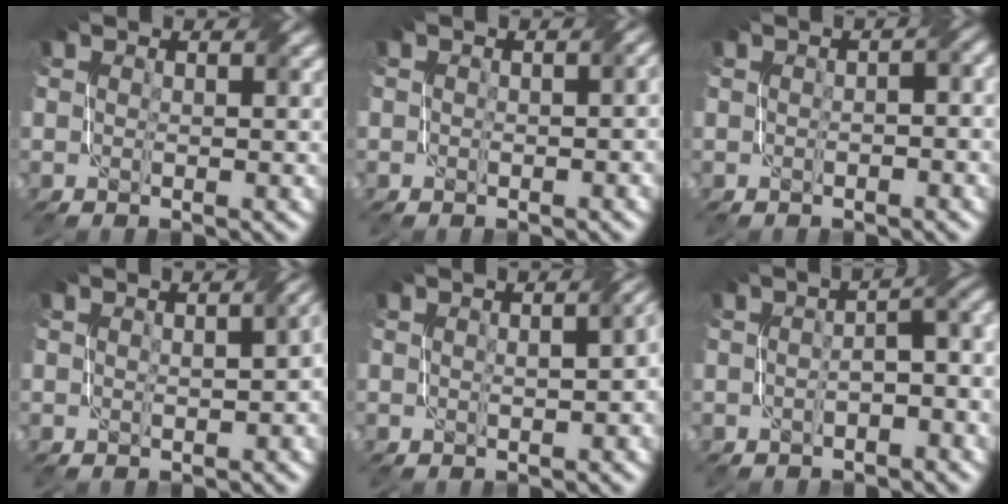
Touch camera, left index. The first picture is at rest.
{"total": 2.2, "force": [0.1, 1.4, 1.6], "torque": [-0.016, -0.002, 0.000]}
{"total": 2.4, "force": [-0.1, 1.0, 2.1], "torque": [-0.025, 0.003, 0.001]}
{"total": 3.3, "force": [0.0, 1.6, 2.9], "torque": [-0.028, 0.002, 0.010]}
{"total": 4.0, "force": [0.0, 1.7, 3.6], "torque": [-0.032, 0.004, 0.011]}
{"total": 4.6, "force": [-1.2, 1.8, 4.1], "torque": [-0.048, 0.011, -0.019]}